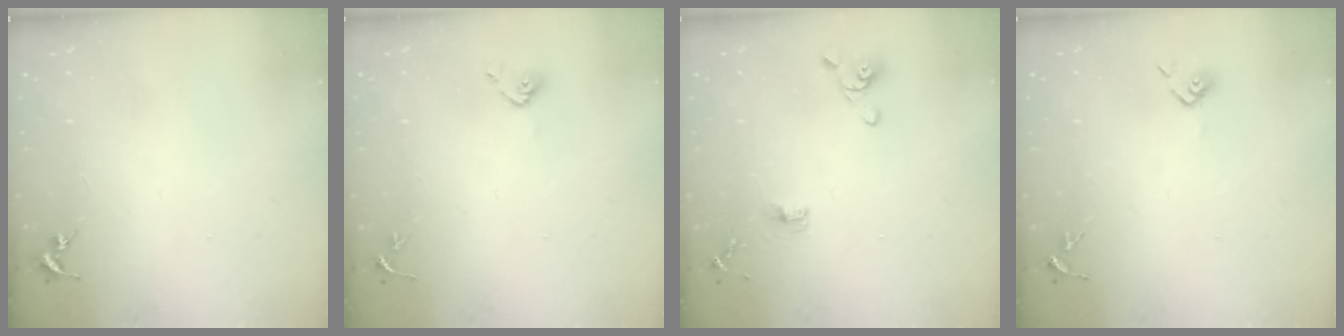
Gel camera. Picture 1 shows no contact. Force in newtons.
{"total": 4.8, "press": 4.4, "slide": 2.0}
{"total": 6.4, "press": 5.9, "slide": 2.4}
{"total": 3.6, "press": 3.6, "slide": 0.8}